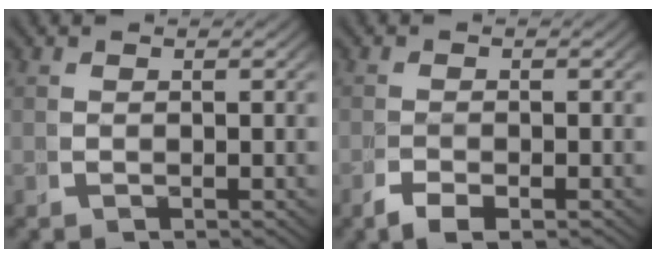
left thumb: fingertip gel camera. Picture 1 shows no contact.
{"total": 1.0, "force": [-0.9, -0.2, 0.5], "torque": [0.002, 0.002, -0.019]}